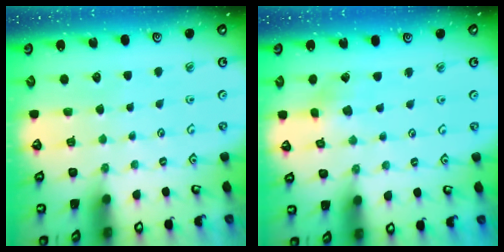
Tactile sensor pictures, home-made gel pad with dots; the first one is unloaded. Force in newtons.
{"total": 3.1, "press": 3.1, "slide": 0.3}